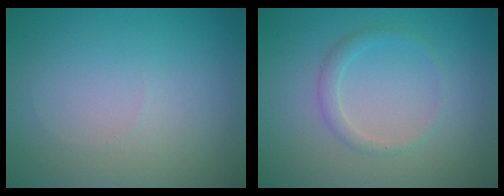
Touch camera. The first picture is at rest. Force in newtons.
{"total": 1.5, "press": 1.4, "slide": 0.0}